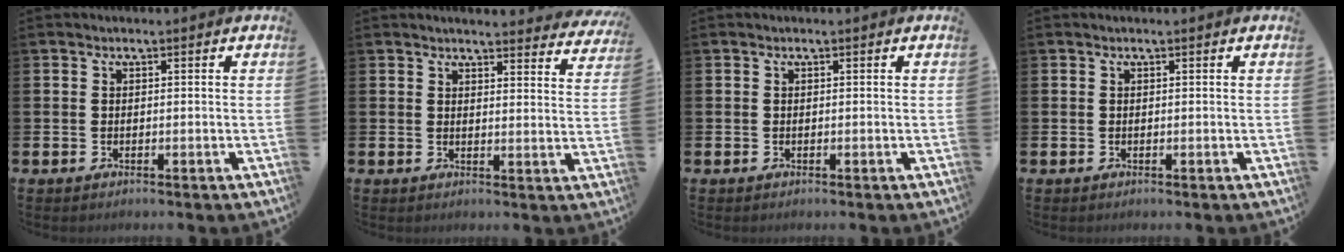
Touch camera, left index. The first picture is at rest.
{"total": 3.5, "force": [3.4, 0.0, 0.2], "torque": [-0.004, -0.025, 0.060]}
{"total": 0.0}
{"total": 0.0}